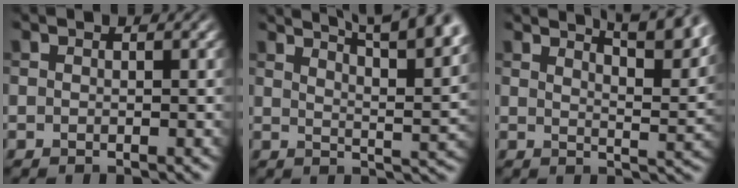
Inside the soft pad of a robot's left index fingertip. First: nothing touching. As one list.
[{"total": 12.9, "force": [9.1, 3.8, 8.3], "torque": [-0.074, 0.034, 0.091]}, {"total": 8.0, "force": [6.0, 2.3, 4.7], "torque": [-0.031, 0.018, 0.052]}]